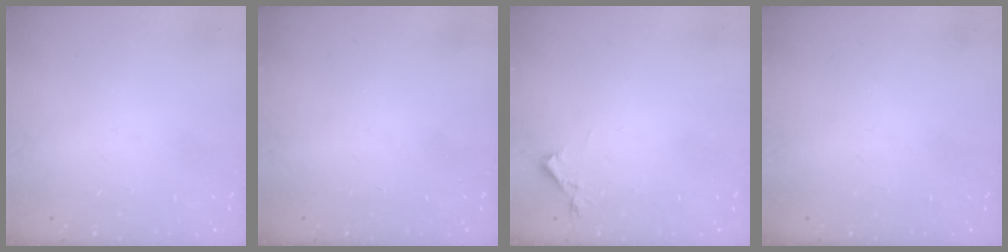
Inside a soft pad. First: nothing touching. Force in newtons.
{"total": 0.0}
{"total": 3.4, "press": 3.3, "slide": 0.7}
{"total": 0.0}